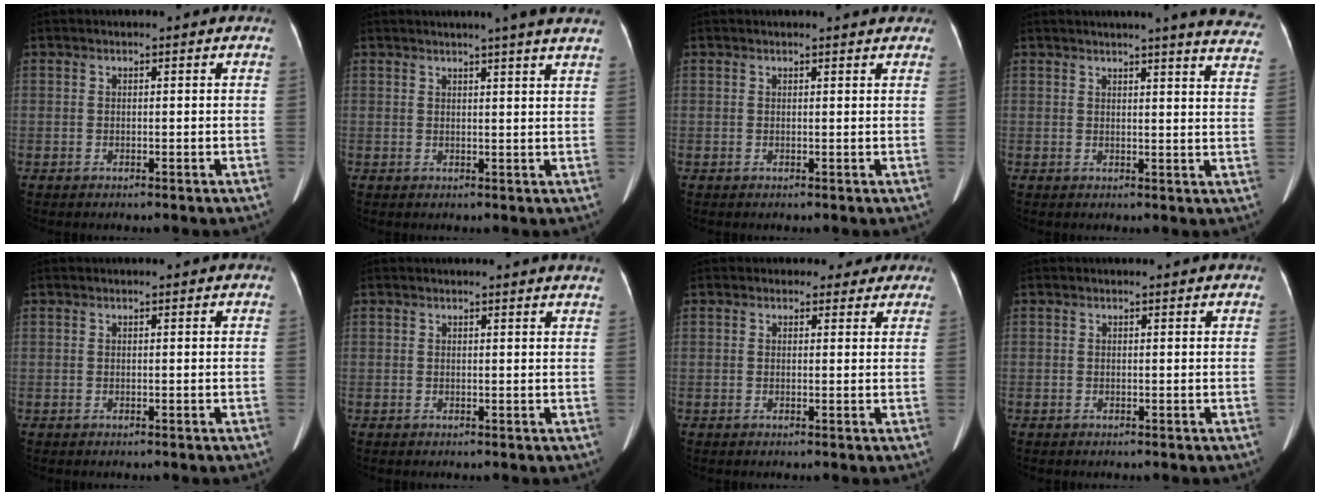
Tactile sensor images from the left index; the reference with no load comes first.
{"total": 7.9, "force": [6.8, -0.9, 3.9], "torque": [-0.046, 0.008, 0.062]}
{"total": 4.3, "force": [4.1, 0.6, 1.3], "torque": [-0.015, 0.008, 0.034]}
{"total": 15.6, "force": [14.2, 0.1, 6.3], "torque": [-0.067, -0.059, 0.144]}
{"total": 0.0}
{"total": 3.0, "force": [2.9, -0.3, 0.7], "torque": [-0.010, -0.009, 0.017]}
{"total": 3.0, "force": [2.2, 2.0, 0.1], "torque": [0.009, 0.002, 0.017]}
{"total": 0.0}